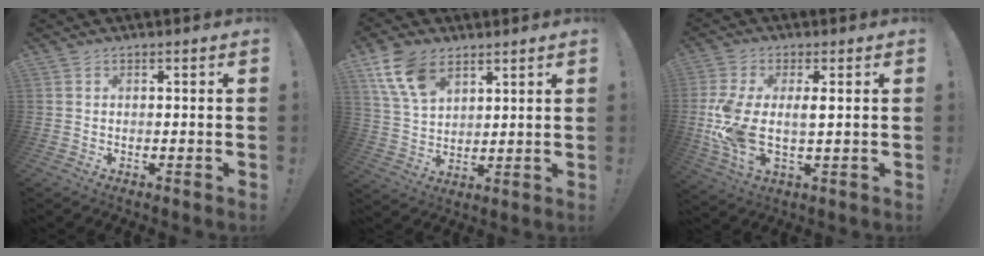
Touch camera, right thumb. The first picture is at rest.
{"total": 11.9, "force": [6.7, 7.2, 6.7], "torque": [-0.136, -0.019, 0.131]}
{"total": 10.6, "force": [0.5, 4.7, 9.5], "torque": [-0.201, -0.014, 0.011]}